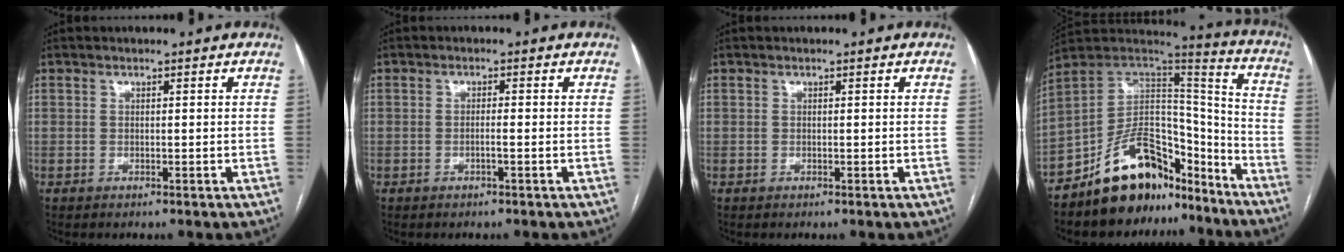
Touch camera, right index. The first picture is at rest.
{"total": 1.1, "force": [-0.4, -0.1, 1.0], "torque": [-0.018, 0.001, -0.007]}
{"total": 0.0}
{"total": 16.9, "force": [-12.6, 8.3, 7.7], "torque": [-0.120, 0.064, -0.210]}